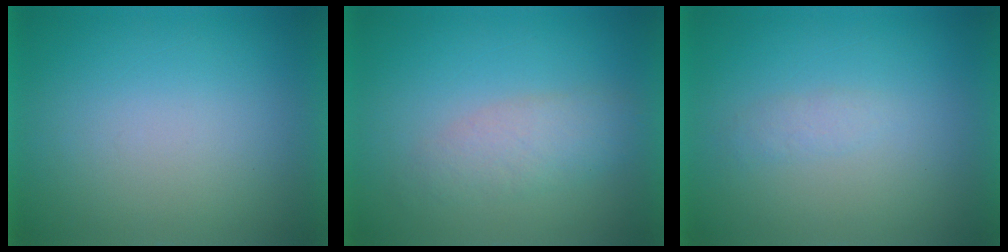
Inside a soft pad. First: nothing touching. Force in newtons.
{"total": 2.9}
{"total": 1.5}